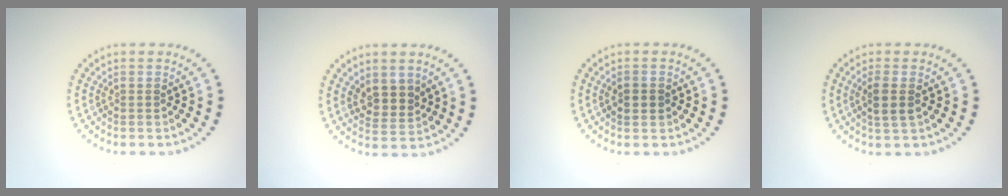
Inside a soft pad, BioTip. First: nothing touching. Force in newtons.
{"total": 2.3, "press": 1.9, "slide": 1.2}
{"total": 1.8, "press": 1.8, "slide": 0.0}
{"total": 2.0, "press": 1.8, "slide": 0.8}